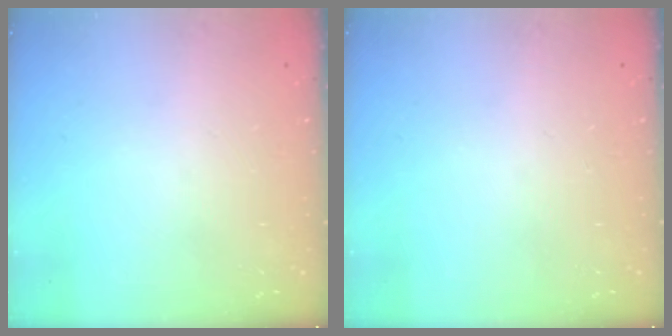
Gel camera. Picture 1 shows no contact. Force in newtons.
{"total": 0.0}